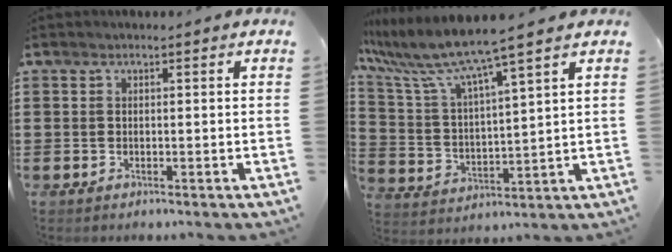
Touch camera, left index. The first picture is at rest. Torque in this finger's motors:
{"motor_torque": [2.14, 0.00, 1.05, 0.21]}